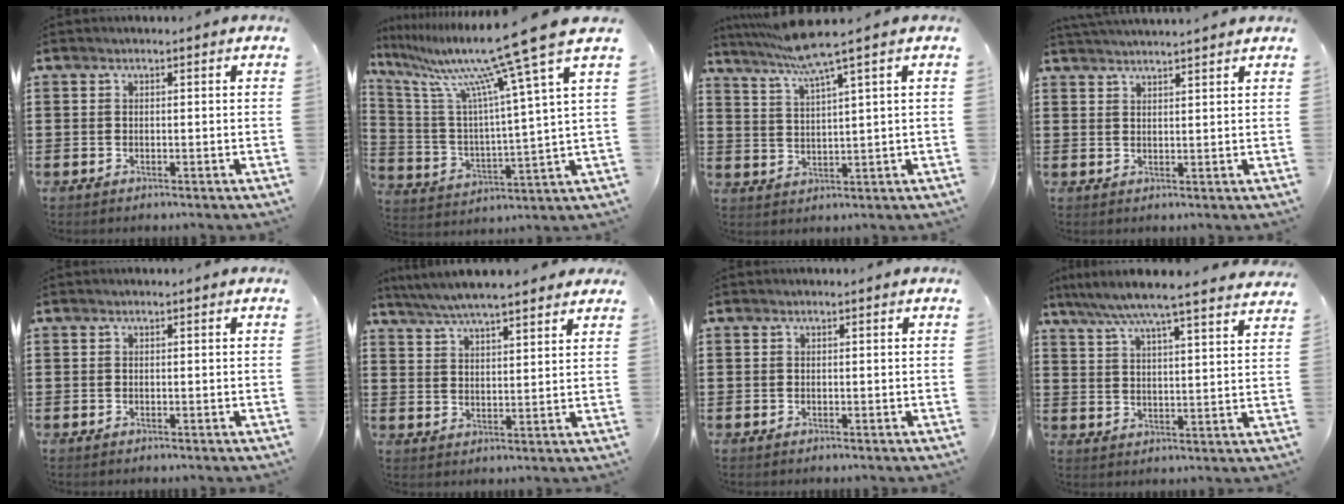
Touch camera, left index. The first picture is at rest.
{"total": 14.4, "force": [11.5, -0.8, 8.7], "torque": [-0.195, -0.076, 0.181]}
{"total": 6.3, "force": [4.4, -0.8, 4.4], "torque": [-0.099, -0.017, 0.074]}
{"total": 2.2, "force": [2.2, -0.4, 0.3], "torque": [-0.011, -0.007, 0.041]}
{"total": 0.0}
{"total": 5.4, "force": [5.0, 0.6, 2.0], "torque": [-0.057, -0.014, 0.089]}
{"total": 0.0}
{"total": 6.3, "force": [5.6, -0.6, 2.9], "torque": [-0.079, -0.037, 0.094]}